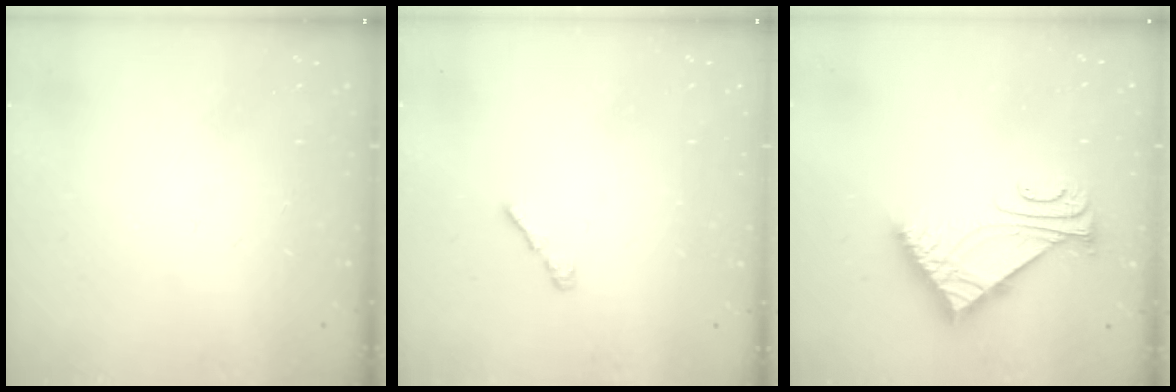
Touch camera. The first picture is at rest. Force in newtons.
{"total": 2.2, "press": 2.1, "slide": 0.6}
{"total": 7.1, "press": 7.1, "slide": 0.2}